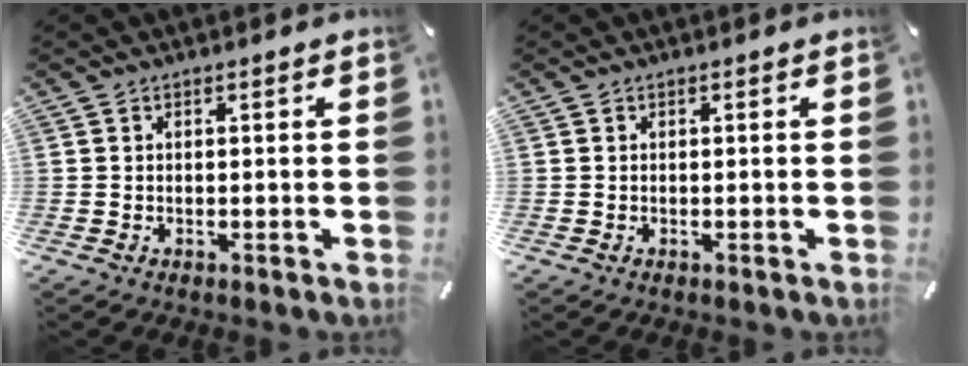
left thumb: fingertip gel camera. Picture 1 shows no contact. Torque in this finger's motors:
{"motor_torque": [0.00, 0.00, 0.00, -0.09, 0.00]}